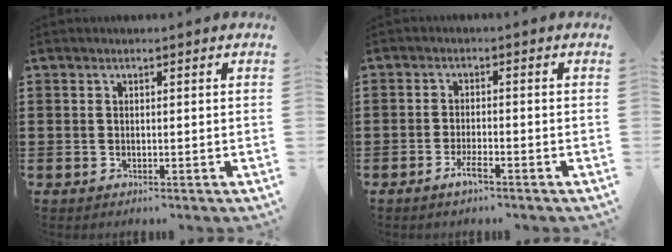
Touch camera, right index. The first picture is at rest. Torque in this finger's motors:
{"motor_torque": [1.92, 0.22, 0.05, 0.02]}